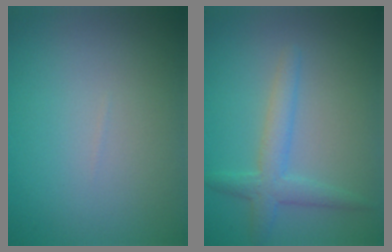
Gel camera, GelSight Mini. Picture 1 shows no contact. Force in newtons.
{"total": 3.0, "press": 3.0, "slide": 0.0}